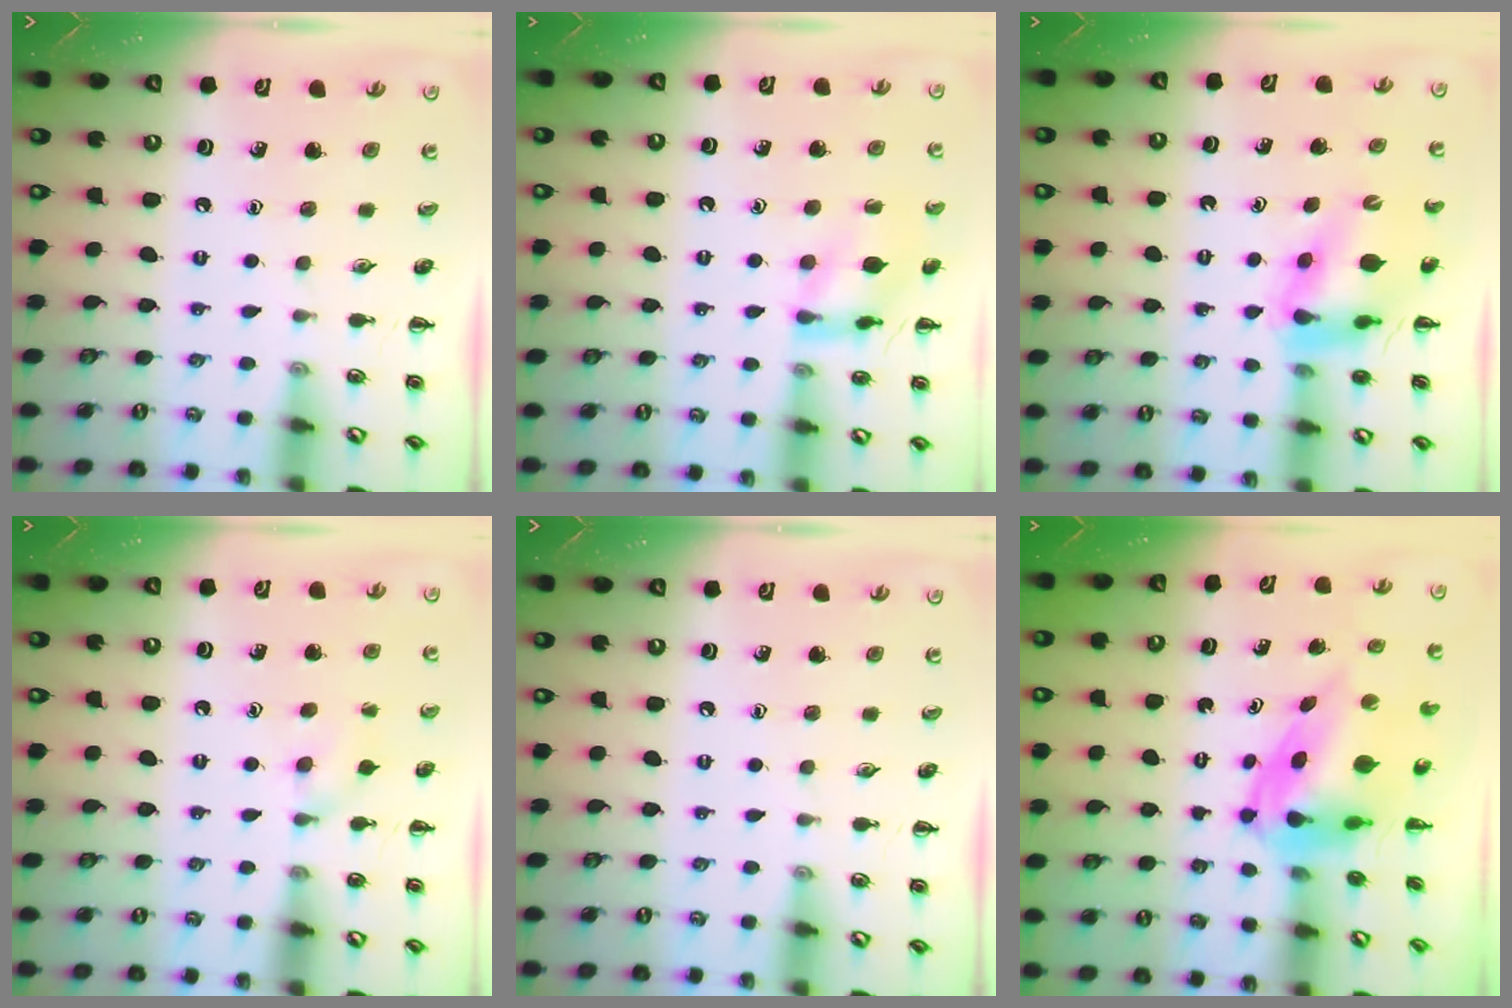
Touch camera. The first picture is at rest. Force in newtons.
{"total": 11.9, "press": 11.8, "slide": 0.6}
{"total": 10.0, "press": 9.6, "slide": 2.9}
{"total": 6.7, "press": 6.5, "slide": 1.8}
{"total": 0.0}
{"total": 5.8, "press": 5.6, "slide": 1.5}